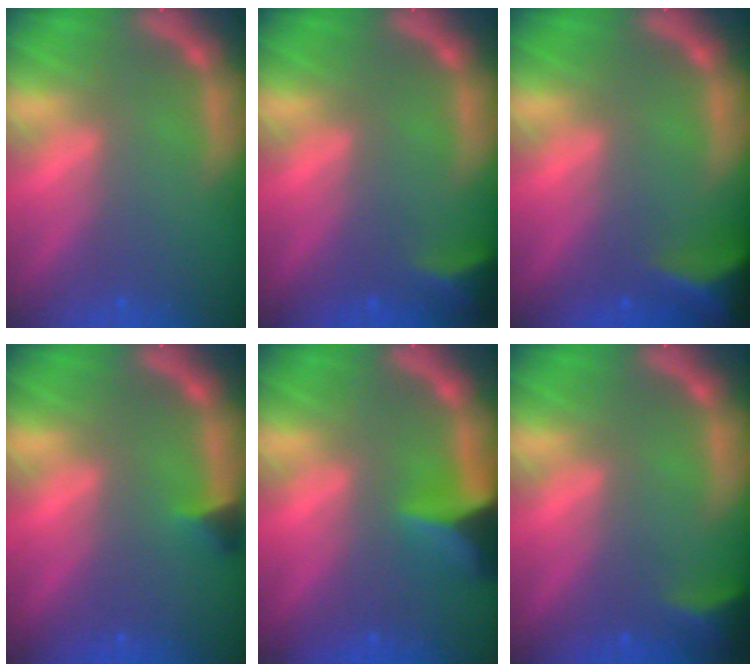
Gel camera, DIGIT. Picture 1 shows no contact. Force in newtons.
{"total": 2.9}
{"total": 6.0}
{"total": 1.4}
{"total": 5.0}
{"total": 2.9}